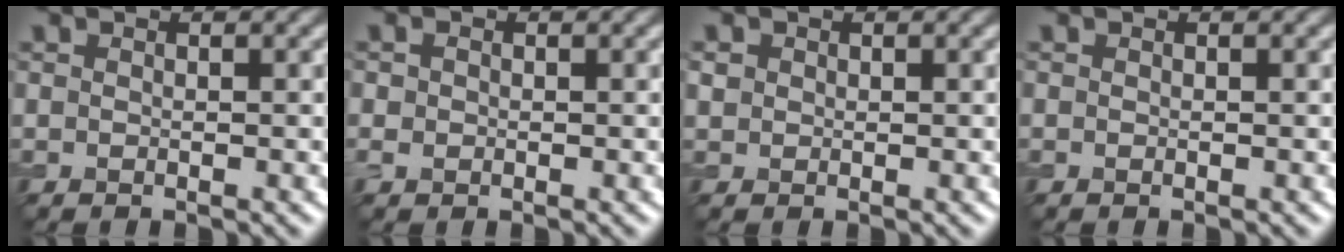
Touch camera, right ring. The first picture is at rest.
{"total": 1.3, "force": [0.0, 1.2, 0.6], "torque": [-0.009, -0.001, -0.002]}
{"total": 0.9, "force": [0.2, 0.9, 0.2], "torque": [0.000, 0.000, 0.003]}
{"total": 0.0}